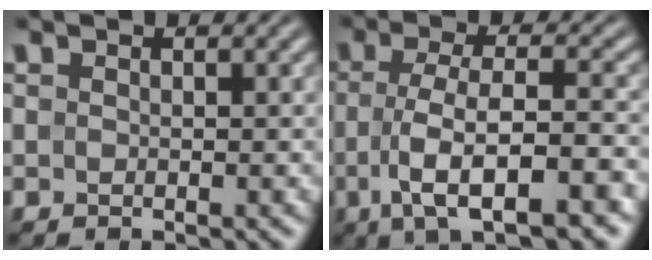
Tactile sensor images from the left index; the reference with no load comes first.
{"total": 7.9, "force": [-3.0, 2.1, 7.0], "torque": [-0.126, -0.001, -0.055]}